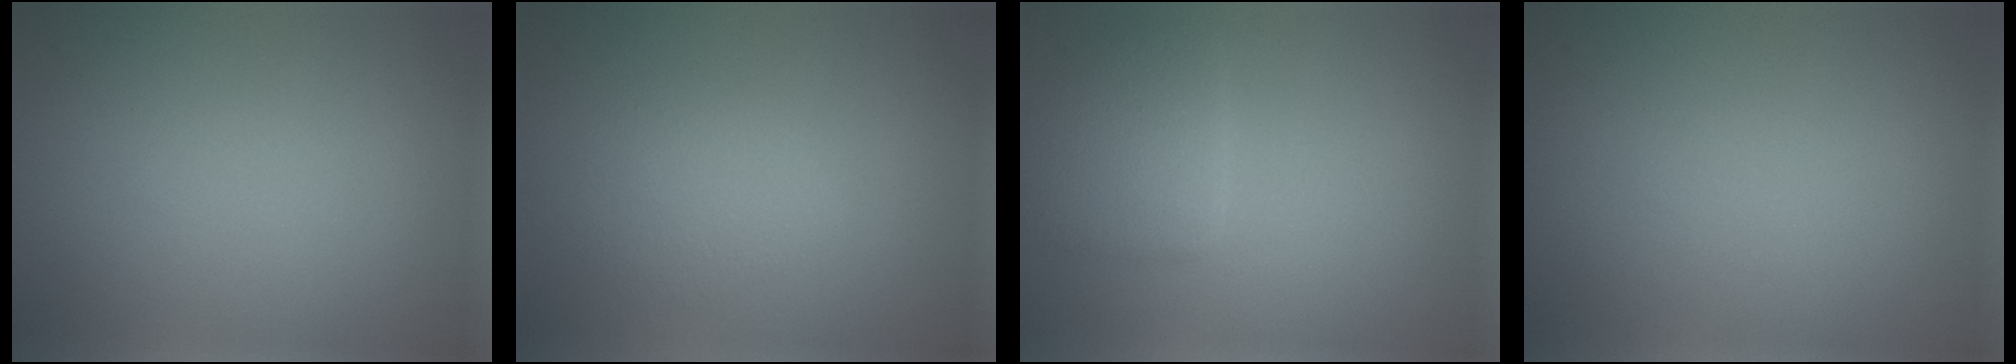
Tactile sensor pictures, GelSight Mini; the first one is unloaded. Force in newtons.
{"total": 2.3, "press": 2.3, "slide": 0.1}
{"total": 2.8, "press": 2.8, "slide": 0.3}
{"total": 0.0}